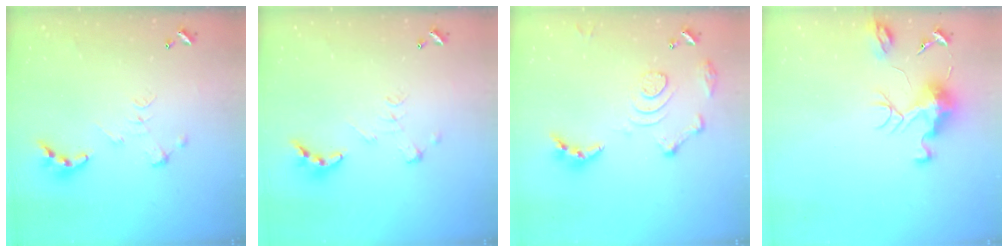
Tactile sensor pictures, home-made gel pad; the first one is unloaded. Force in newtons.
{"total": 2.9, "press": 2.7, "slide": 1.3}
{"total": 13.7, "press": 13.6, "slide": 1.4}
{"total": 9.5, "press": 9.5, "slide": 0.4}